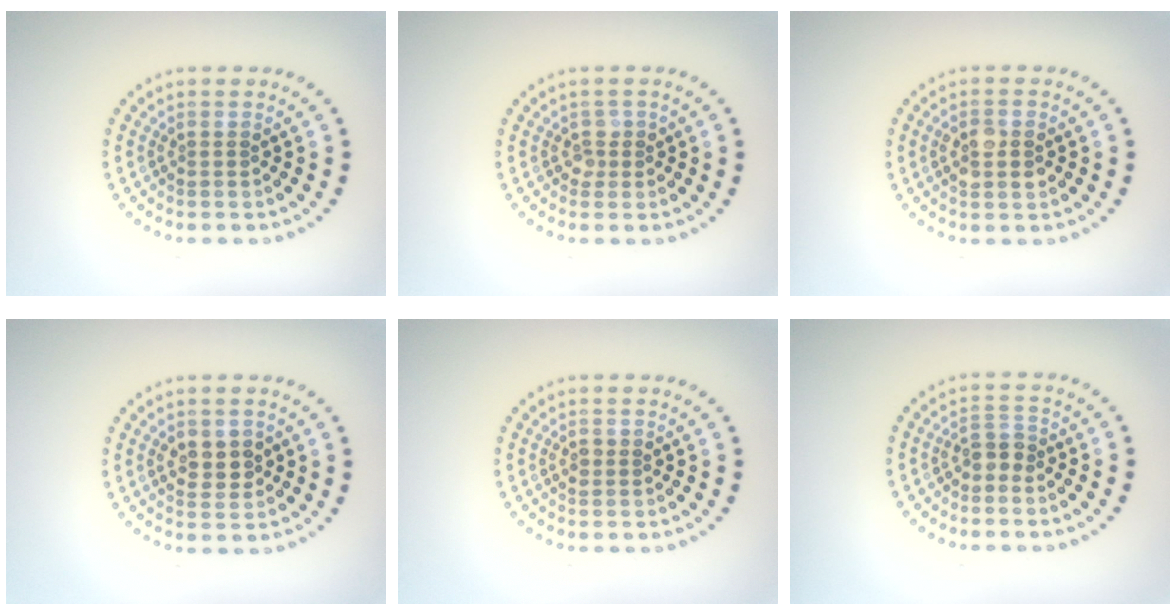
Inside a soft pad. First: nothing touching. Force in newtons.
{"total": 1.2, "press": 1.0, "slide": 0.6}
{"total": 2.7, "press": 2.7, "slide": 0.1}
{"total": 2.7, "press": 2.6, "slide": 0.7}
{"total": 1.0, "press": 1.0, "slide": 0.1}
{"total": 1.8, "press": 1.5, "slide": 1.0}